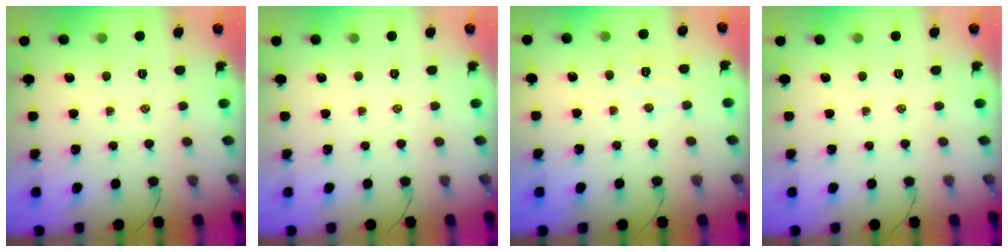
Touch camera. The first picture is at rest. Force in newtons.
{"total": 0.0}
{"total": 3.8, "press": 3.7, "slide": 0.9}
{"total": 0.0}